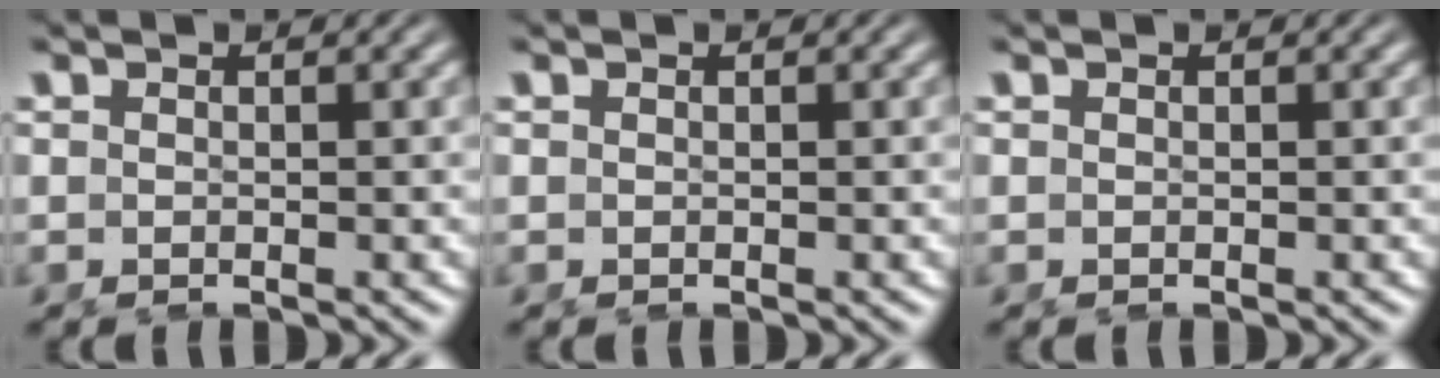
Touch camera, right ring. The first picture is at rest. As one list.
[{"total": 0.0}, {"total": 0.0}]